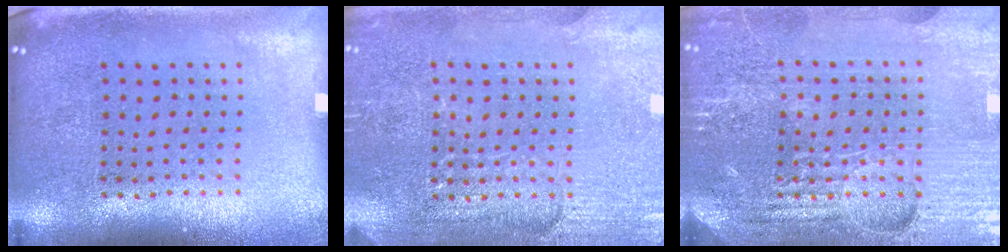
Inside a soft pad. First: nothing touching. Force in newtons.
{"total": 2.9, "press": 2.9, "slide": 0.4}
{"total": 4.9, "press": 4.6, "slide": 1.8}